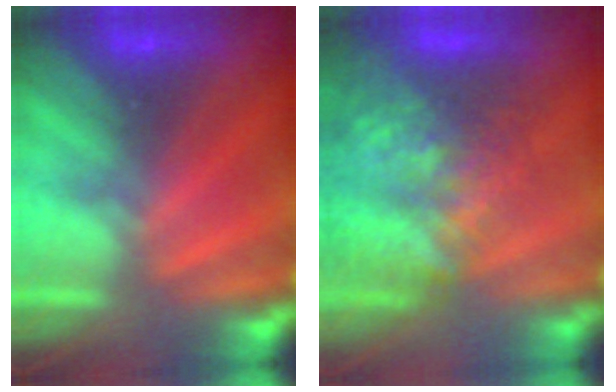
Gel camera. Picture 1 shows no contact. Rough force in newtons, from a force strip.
{"total": 9.6}